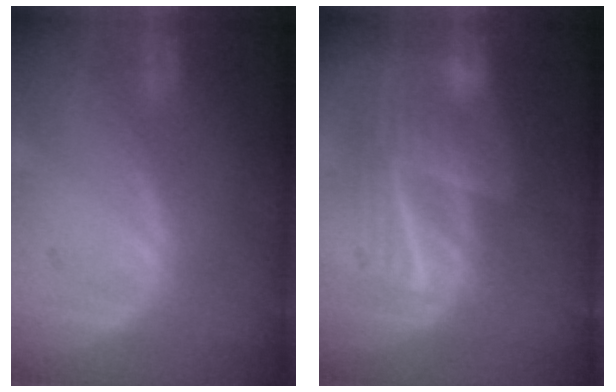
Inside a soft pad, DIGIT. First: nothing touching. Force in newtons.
{"total": 8.1, "press": 7.9, "slide": 1.9}